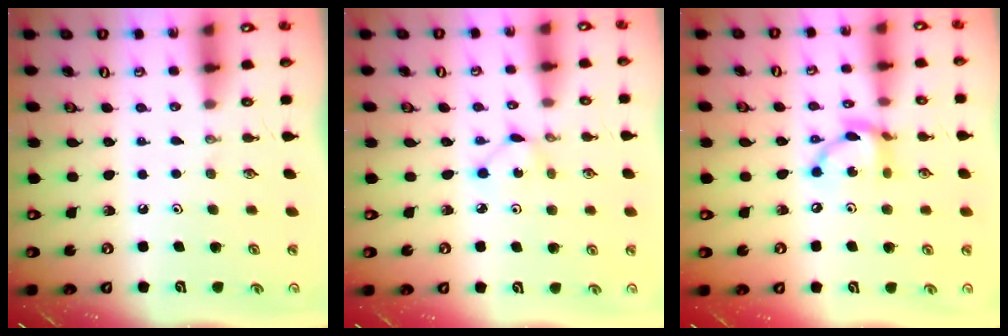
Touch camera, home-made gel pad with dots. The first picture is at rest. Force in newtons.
{"total": 2.3, "press": 2.3, "slide": 0.3}
{"total": 10.9, "press": 10.9, "slide": 0.7}